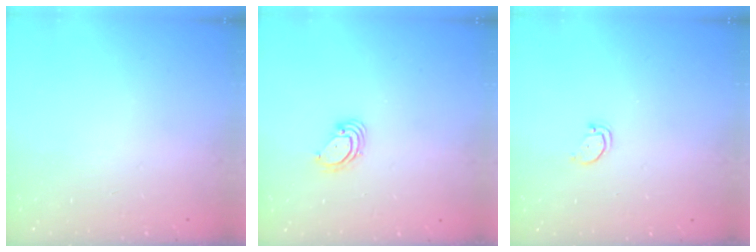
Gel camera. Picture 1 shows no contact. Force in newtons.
{"total": 3.8, "press": 3.8, "slide": 0.1}
{"total": 1.8, "press": 1.8, "slide": 0.1}